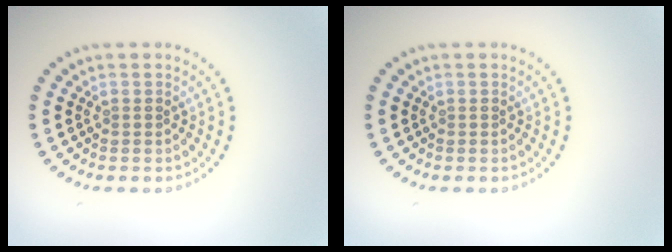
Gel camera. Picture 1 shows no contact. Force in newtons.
{"total": 0.0}